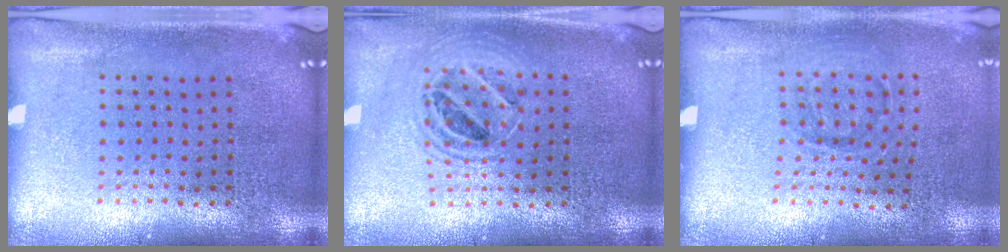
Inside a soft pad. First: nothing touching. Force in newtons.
{"total": 1.4, "press": 1.3, "slide": 0.6}
{"total": 1.0, "press": 0.7, "slide": 0.7}